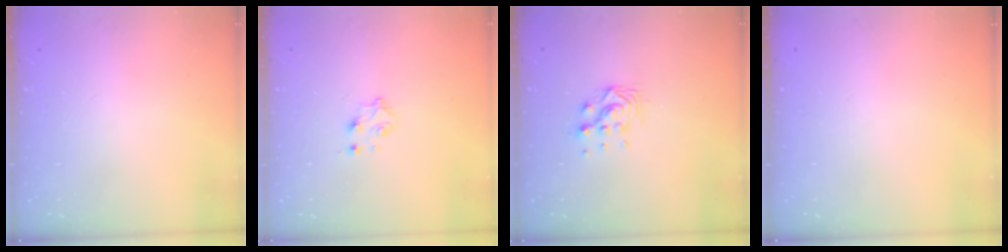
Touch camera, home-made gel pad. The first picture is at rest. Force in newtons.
{"total": 4.4, "press": 4.4, "slide": 0.5}
{"total": 7.8, "press": 7.8, "slide": 0.7}
{"total": 0.0}